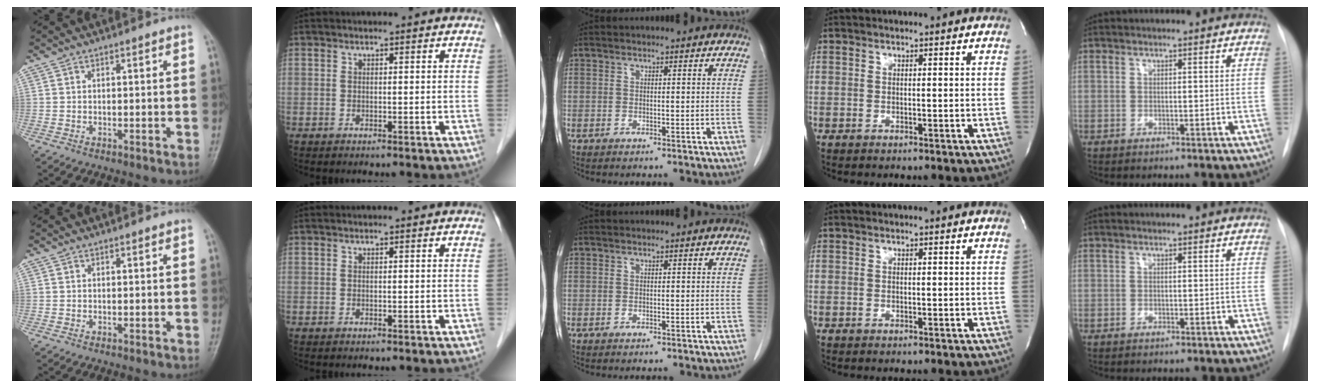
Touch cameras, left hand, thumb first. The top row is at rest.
{}